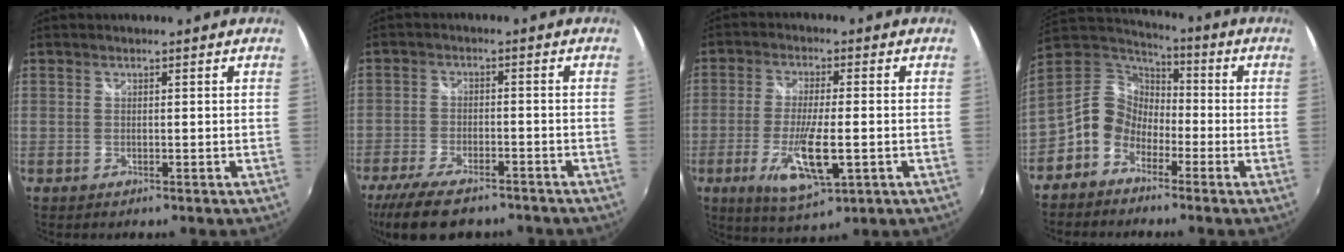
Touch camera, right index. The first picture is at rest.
{"total": 13.7, "force": [-10.6, 4.7, 7.2], "torque": [-0.161, -0.035, -0.175]}
{"total": 11.3, "force": [-3.6, 2.5, 10.4], "torque": [-0.207, -0.024, -0.062]}
{"total": 10.2, "force": [-4.8, 8.1, 3.9], "torque": [-0.087, 0.035, -0.109]}